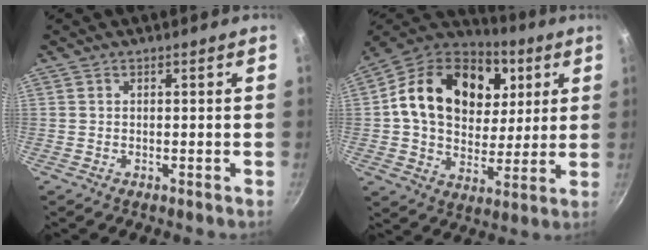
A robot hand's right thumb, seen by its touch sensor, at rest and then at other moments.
{"total": 24.8, "force": [7.2, 17.9, 15.6], "torque": [-0.250, 0.000, 0.112]}